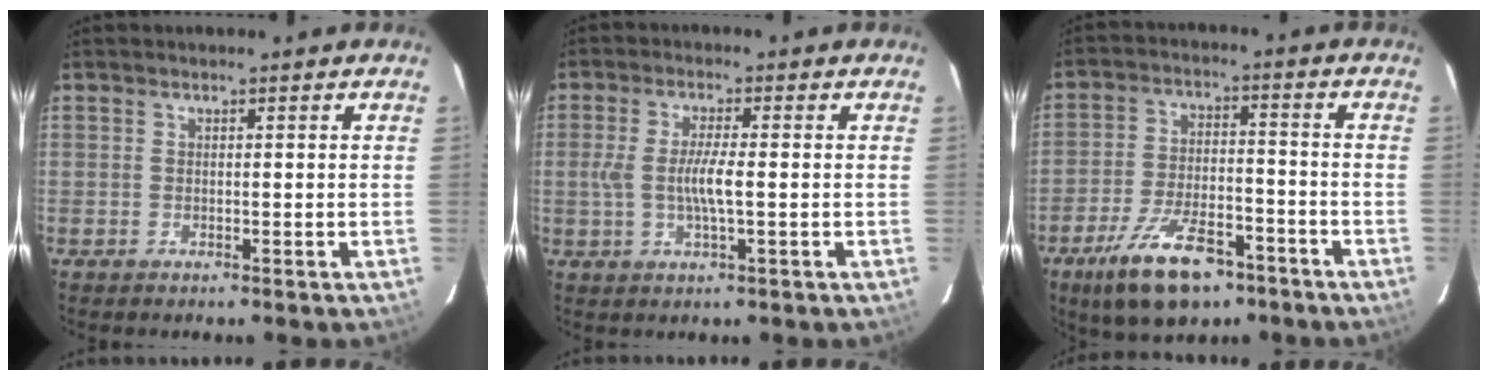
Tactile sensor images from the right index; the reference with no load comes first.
{"total": 5.7, "force": [-0.7, 0.8, 5.6], "torque": [-0.107, -0.003, -0.011]}
{"total": 14.5, "force": [-9.3, 6.2, 9.2], "torque": [-0.193, -0.013, -0.152]}